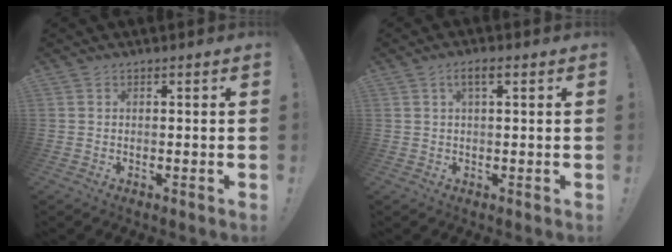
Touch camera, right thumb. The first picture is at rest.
{"total": 3.1, "force": [1.1, 0.8, 2.8], "torque": [-0.051, 0.002, 0.015]}